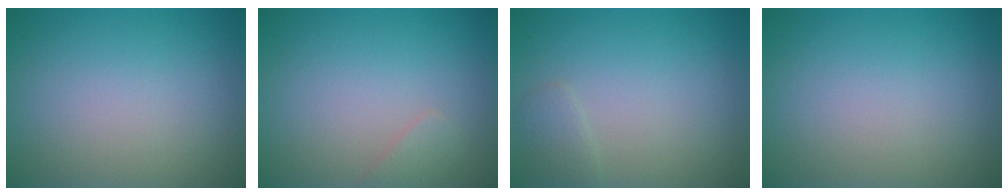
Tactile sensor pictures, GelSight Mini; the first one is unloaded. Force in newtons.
{"total": 0.9, "press": 0.9, "slide": 0.1}
{"total": 1.1, "press": 1.1, "slide": 0.1}
{"total": 0.0}